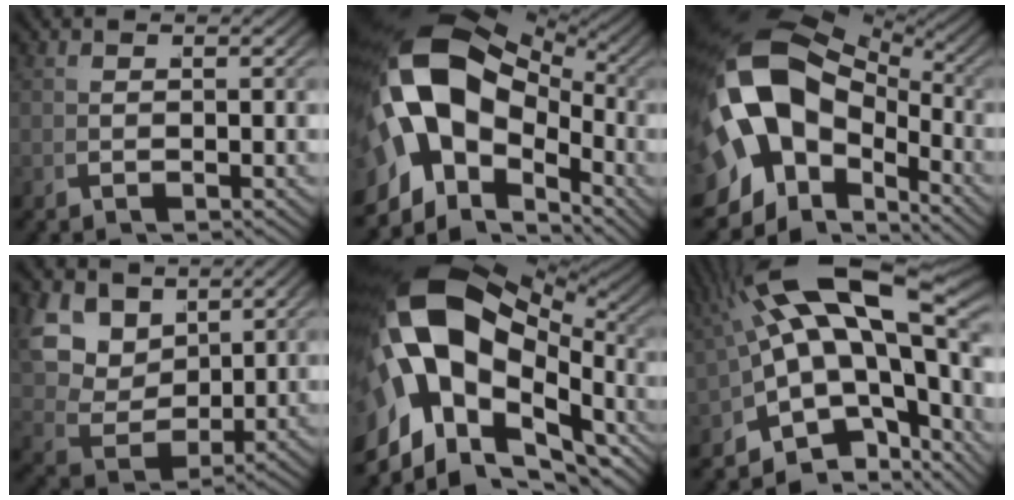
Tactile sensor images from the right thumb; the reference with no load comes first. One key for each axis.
{"total": 18.2, "fx": -0.2, "fy": 12.3, "fz": 13.5, "tx": -0.282, "ty": -0.052, "tz": 0.020}
{"total": 17.8, "fx": -1.0, "fy": 12.1, "fz": 13.1, "tx": -0.292, "ty": -0.057, "tz": 0.017}
{"total": 9.8, "fx": 2.1, "fy": 7.4, "fz": 6.1, "tx": -0.142, "ty": -0.027, "tz": 0.048}
{"total": 22.9, "fx": -1.0, "fy": 15.2, "fz": 17.0, "tx": -0.342, "ty": -0.059, "tz": 0.010}
{"total": 14.5, "fx": -0.6, "fy": 9.1, "fz": 11.3, "tx": -0.204, "ty": -0.029, "tz": 0.002}